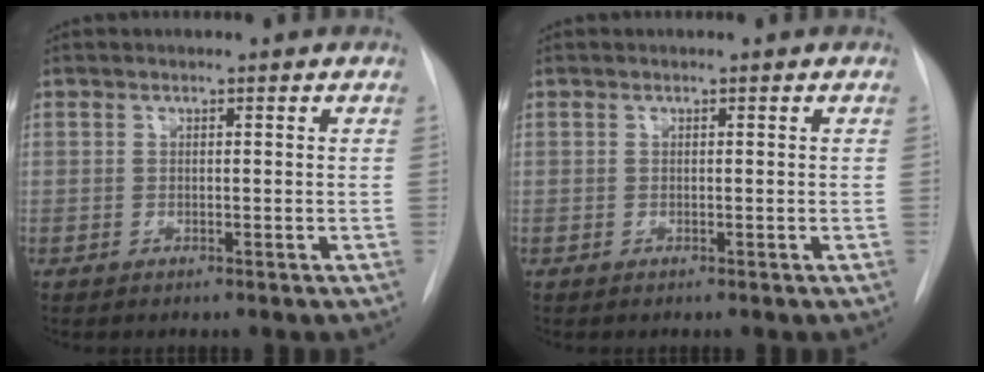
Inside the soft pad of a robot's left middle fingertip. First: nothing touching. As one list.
[{"total": 0.0}]